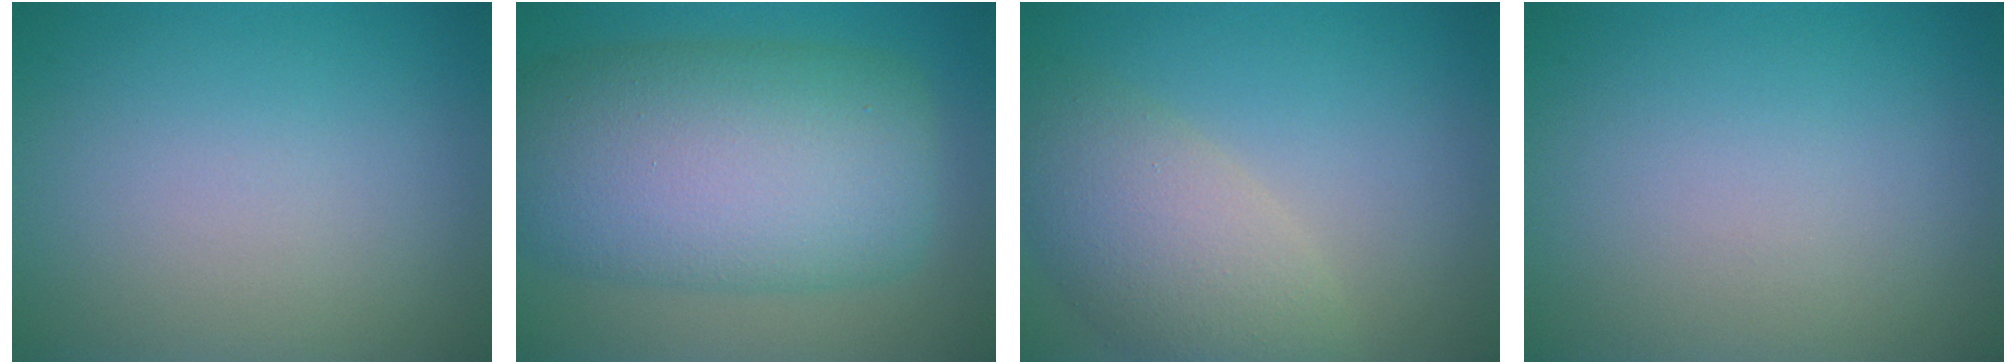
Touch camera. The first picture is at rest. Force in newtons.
{"total": 12.3, "press": 12.3, "slide": 0.4}
{"total": 5.9, "press": 5.8, "slide": 0.7}
{"total": 0.0}